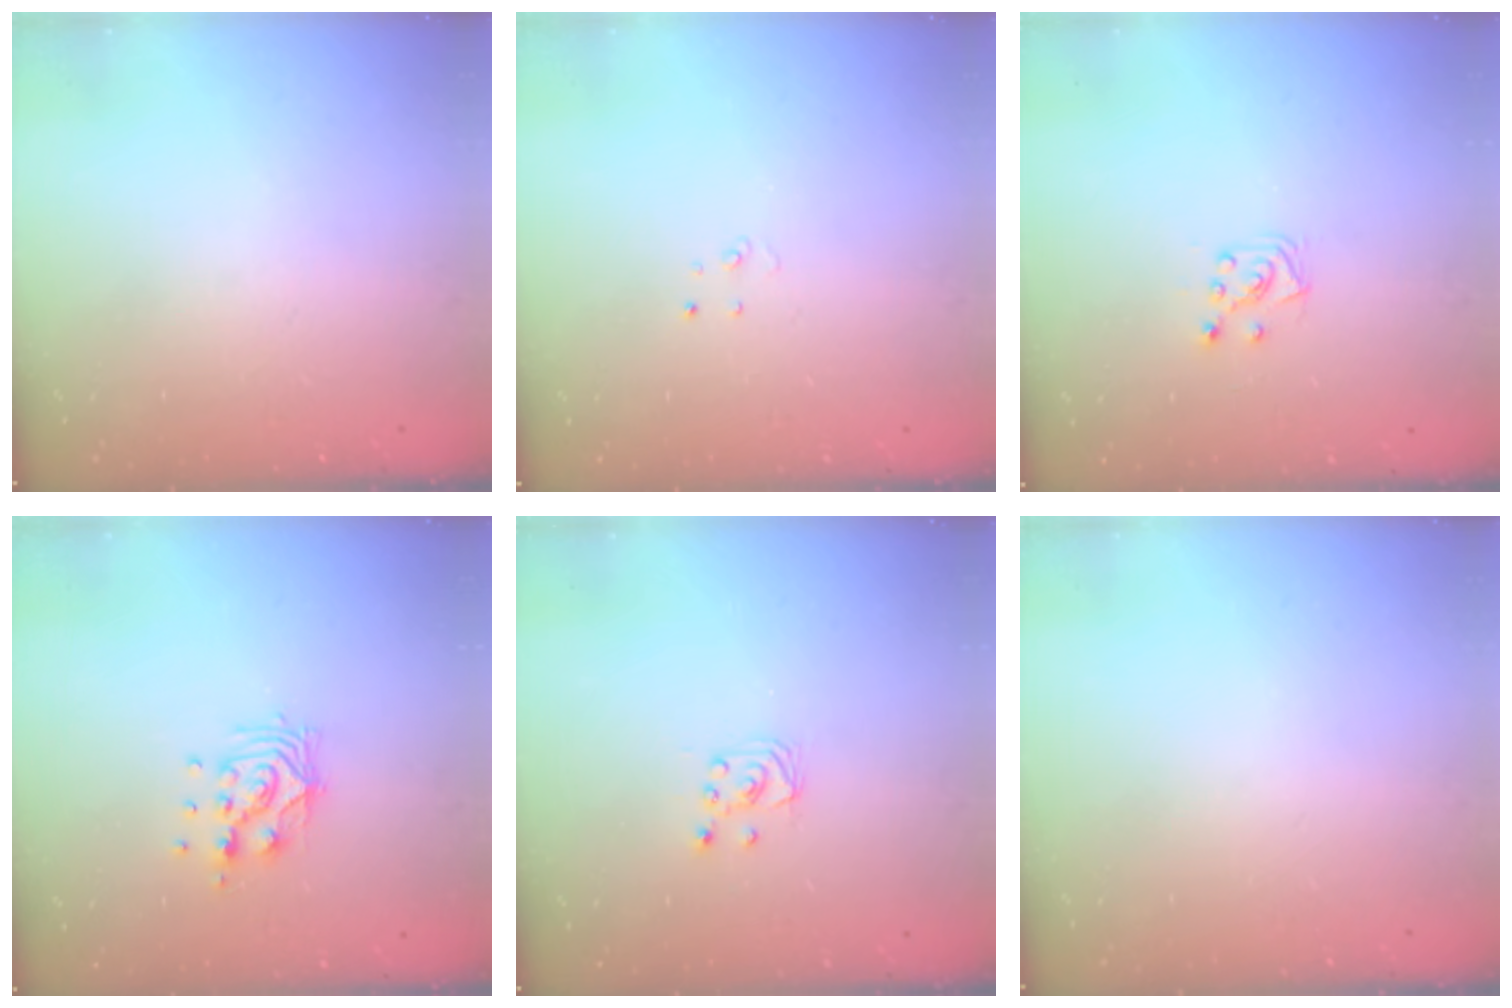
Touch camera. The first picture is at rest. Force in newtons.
{"total": 2.6, "press": 2.6, "slide": 0.2}
{"total": 6.4, "press": 6.4, "slide": 0.6}
{"total": 9.7, "press": 9.6, "slide": 0.8}
{"total": 2.3, "press": 2.2, "slide": 0.3}
{"total": 0.0}